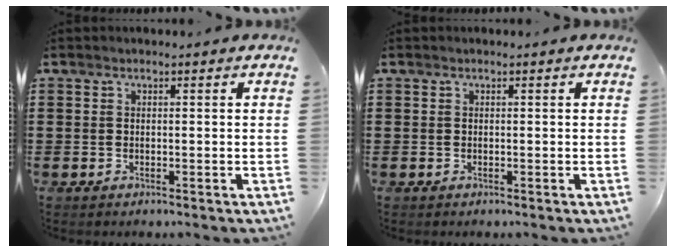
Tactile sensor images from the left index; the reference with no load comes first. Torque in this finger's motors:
{"motor_torque": [0.00, 0.00, 0.00, 0.00]}